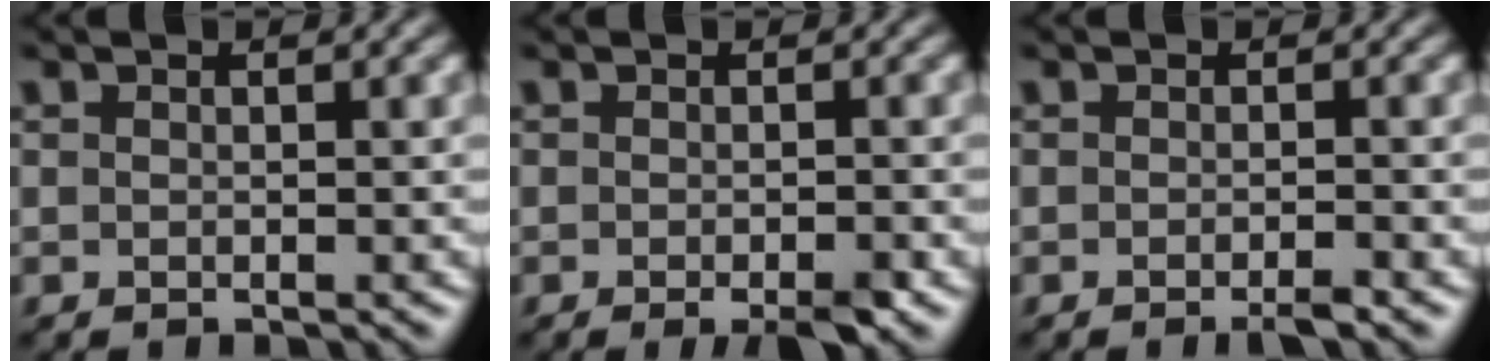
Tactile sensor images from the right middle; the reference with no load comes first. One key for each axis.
{"total": 2.8, "fx": -1.6, "fy": 0.9, "fz": 2.1, "tx": -0.030, "ty": -0.001, "tz": -0.021}
{"total": 1.5, "fx": -1.1, "fy": 0.2, "fz": 1.1, "tx": -0.016, "ty": 0.001, "tz": -0.015}